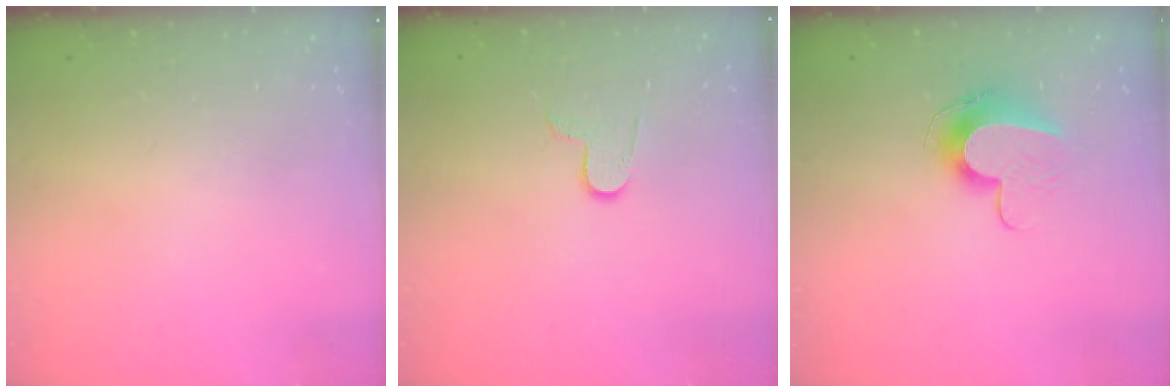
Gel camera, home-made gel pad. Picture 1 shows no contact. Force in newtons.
{"total": 7.1, "press": 7.1, "slide": 0.7}
{"total": 10.0, "press": 10.0, "slide": 0.3}